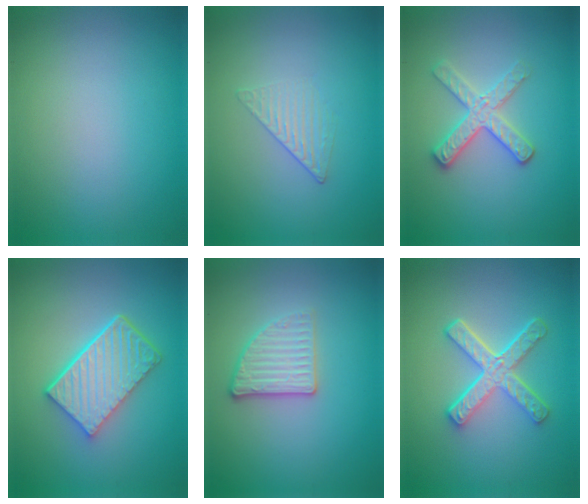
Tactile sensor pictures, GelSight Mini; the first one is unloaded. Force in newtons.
{"total": 1.3, "press": 0.4, "slide": 1.2}
{"total": 3.0, "press": 2.8, "slide": 1.0}
{"total": 6.0, "press": 4.4, "slide": 4.0}
{"total": 2.7, "press": 2.6, "slide": 0.8}
{"total": 5.1, "press": 3.6, "slide": 3.6}